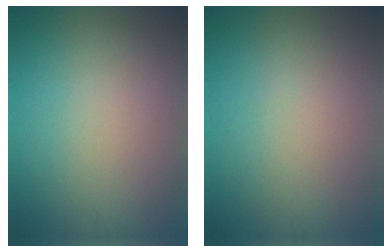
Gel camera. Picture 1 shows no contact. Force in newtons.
{"total": 0.0}